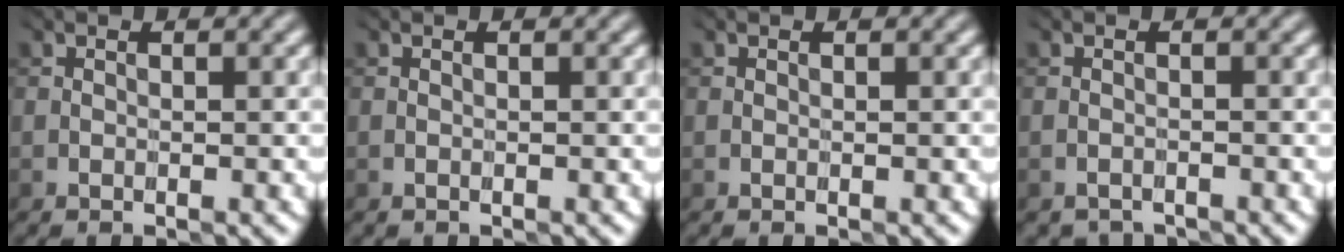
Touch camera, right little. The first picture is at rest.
{"total": 0.0}
{"total": 0.0}
{"total": 1.8, "force": [-1.8, 0.3, -0.1], "torque": [0.006, -0.002, -0.034]}